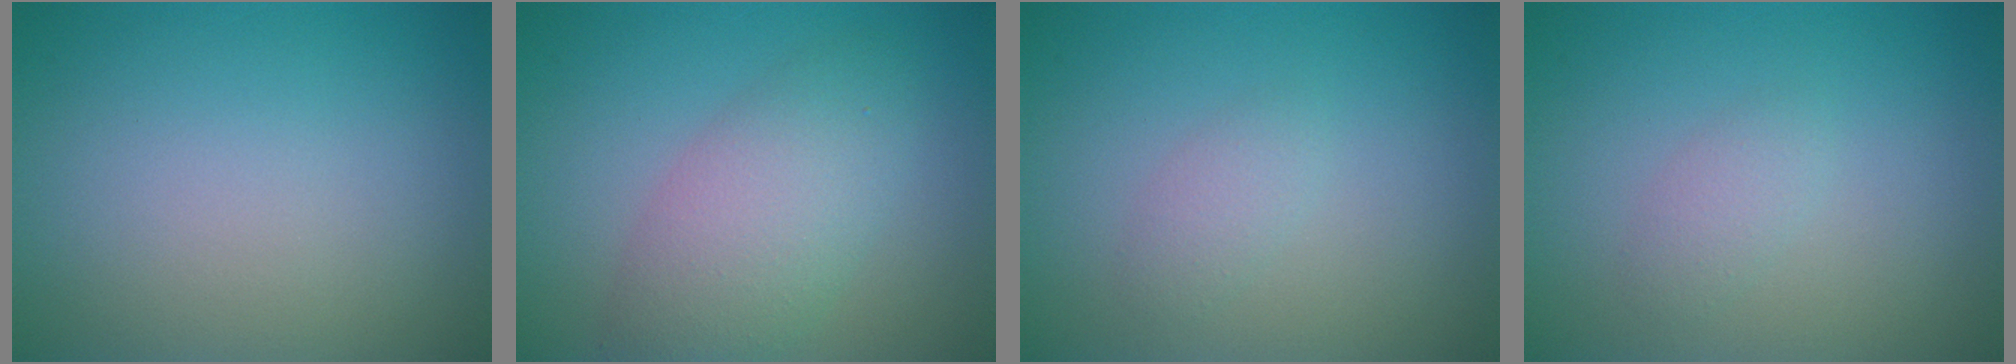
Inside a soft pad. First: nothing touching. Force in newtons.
{"total": 4.9, "press": 4.9, "slide": 0.2}
{"total": 1.2, "press": 1.2, "slide": 0.0}
{"total": 1.2, "press": 1.2, "slide": 0.0}